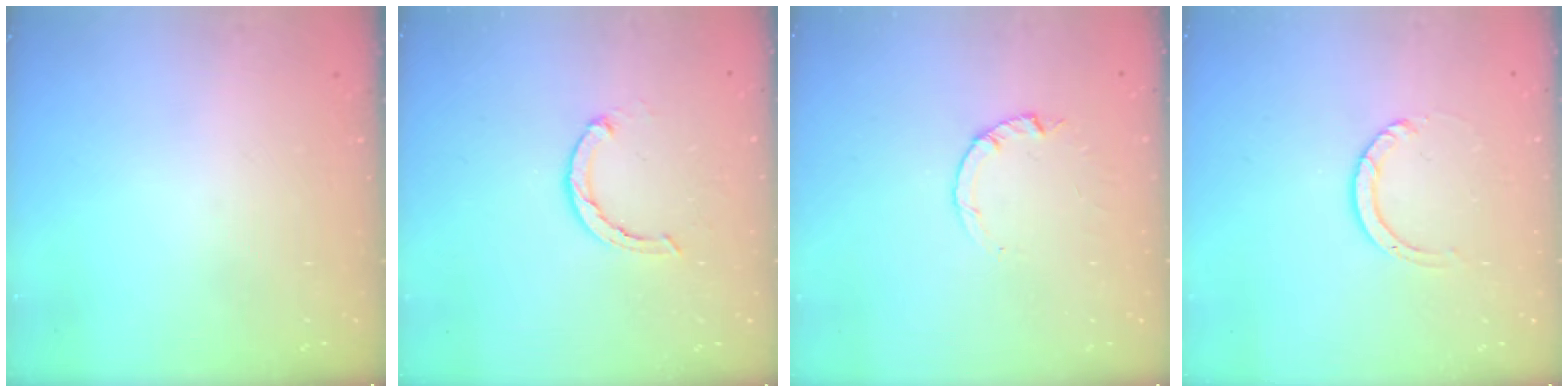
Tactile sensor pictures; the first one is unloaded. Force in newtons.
{"total": 2.1, "press": 2.0, "slide": 0.4}
{"total": 0.9, "press": 0.8, "slide": 0.2}
{"total": 3.6, "press": 3.6, "slide": 0.3}